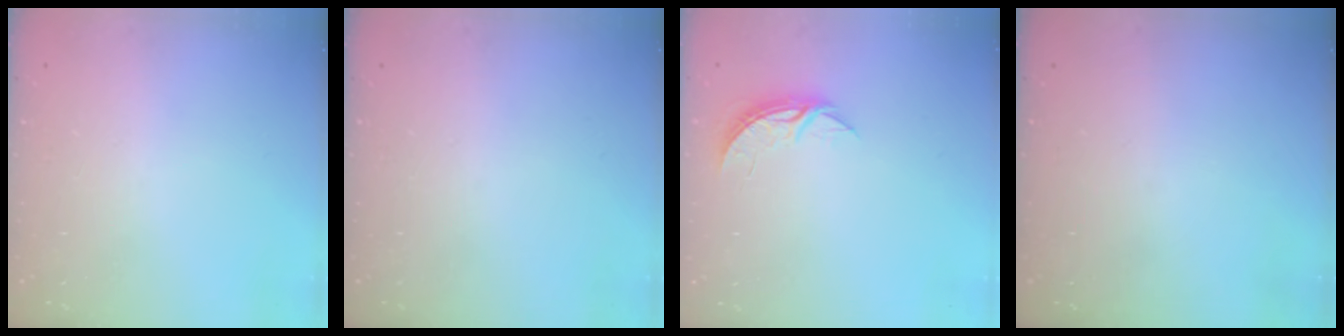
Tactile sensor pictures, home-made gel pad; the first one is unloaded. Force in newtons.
{"total": 0.0}
{"total": 4.3, "press": 4.3, "slide": 0.3}
{"total": 0.0}